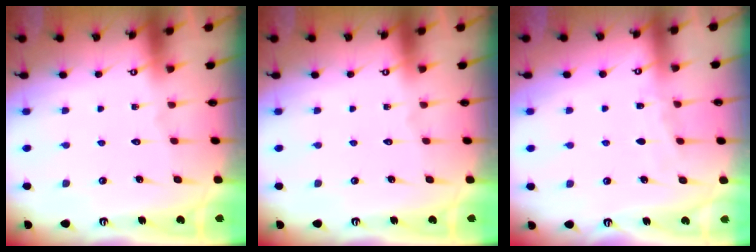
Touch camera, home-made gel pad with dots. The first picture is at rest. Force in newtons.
{"total": 0.0}
{"total": 3.6, "press": 3.5, "slide": 0.5}